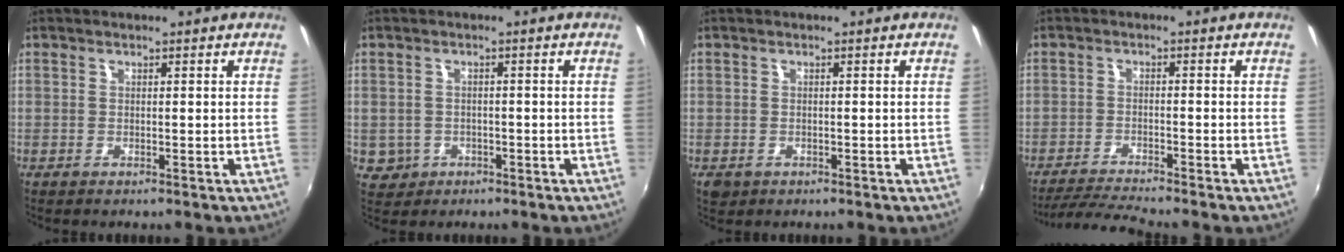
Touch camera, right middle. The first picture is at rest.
{"total": 4.3, "force": [-1.2, 4.0, 1.2], "torque": [-0.038, 0.000, -0.009]}
{"total": 2.2, "force": [-0.9, 1.8, 0.9], "torque": [-0.021, -0.005, -0.012]}
{"total": 6.4, "force": [-6.0, -1.0, 2.0], "torque": [-0.062, -0.013, -0.112]}